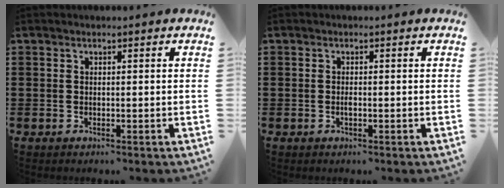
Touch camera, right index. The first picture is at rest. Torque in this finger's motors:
{"motor_torque": [2.14, 0.00, 0.29, 0.07]}